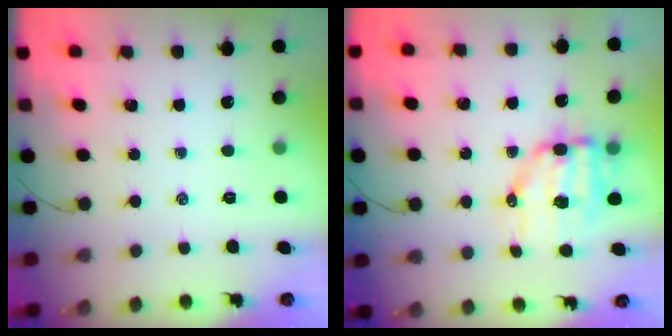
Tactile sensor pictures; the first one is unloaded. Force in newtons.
{"total": 9.2, "press": 9.0, "slide": 1.9}